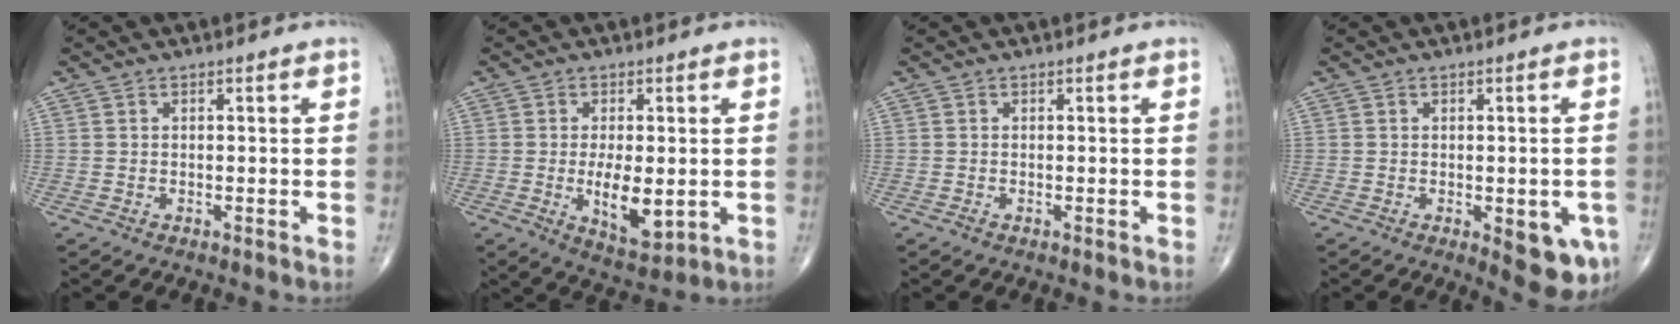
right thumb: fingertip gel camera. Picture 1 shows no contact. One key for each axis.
{"total": 8.5, "fx": -1.1, "fy": 3.8, "fz": 7.6, "tx": -0.114, "ty": -0.019, "tz": -0.009}
{"total": 0.0}
{"total": 8.8, "fx": -2.7, "fy": 3.6, "fz": 7.5, "tx": -0.069, "ty": -0.008, "tz": -0.026}